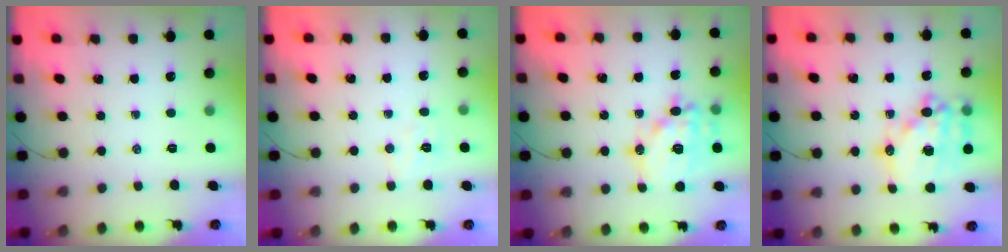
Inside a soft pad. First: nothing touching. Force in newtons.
{"total": 4.4, "press": 4.3, "slide": 0.9}
{"total": 16.0, "press": 15.8, "slide": 2.4}
{"total": 19.5, "press": 19.1, "slide": 3.9}